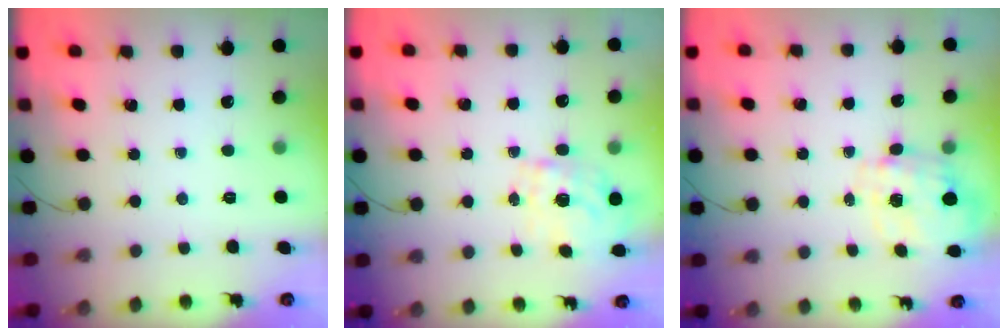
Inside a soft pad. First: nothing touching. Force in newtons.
{"total": 1.4, "press": 1.2, "slide": 0.7}
{"total": 2.6, "press": 2.4, "slide": 1.0}